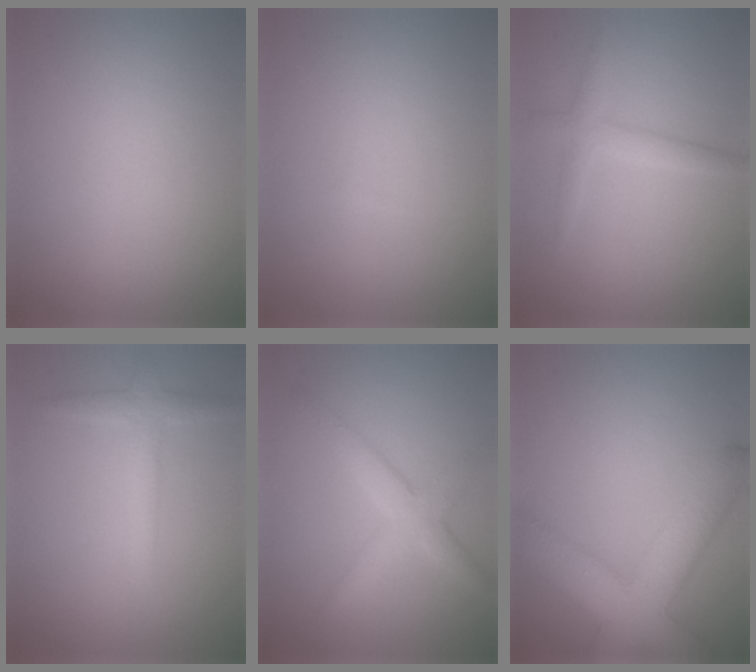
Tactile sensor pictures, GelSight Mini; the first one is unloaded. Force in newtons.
{"total": 0.0}
{"total": 2.3, "press": 2.3, "slide": 0.1}
{"total": 2.4, "press": 2.4, "slide": 0.1}
{"total": 3.6, "press": 3.6, "slide": 0.2}
{"total": 8.6, "press": 8.6, "slide": 0.4}